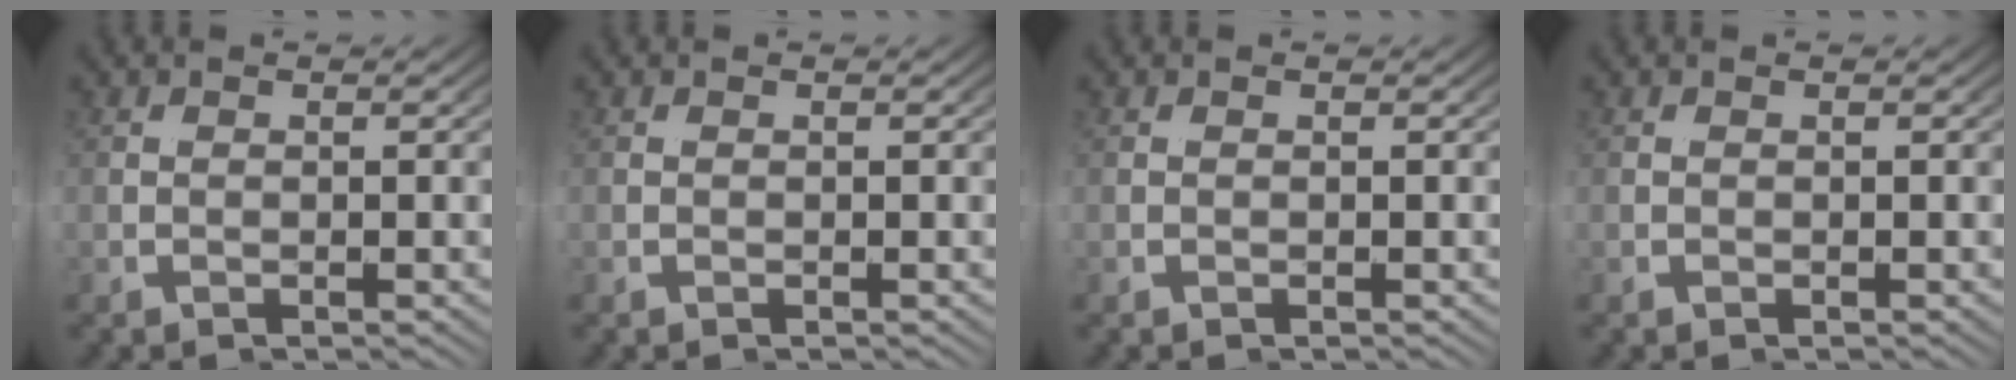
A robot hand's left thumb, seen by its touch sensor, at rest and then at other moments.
{"total": 0.0}
{"total": 0.0}
{"total": 0.0}